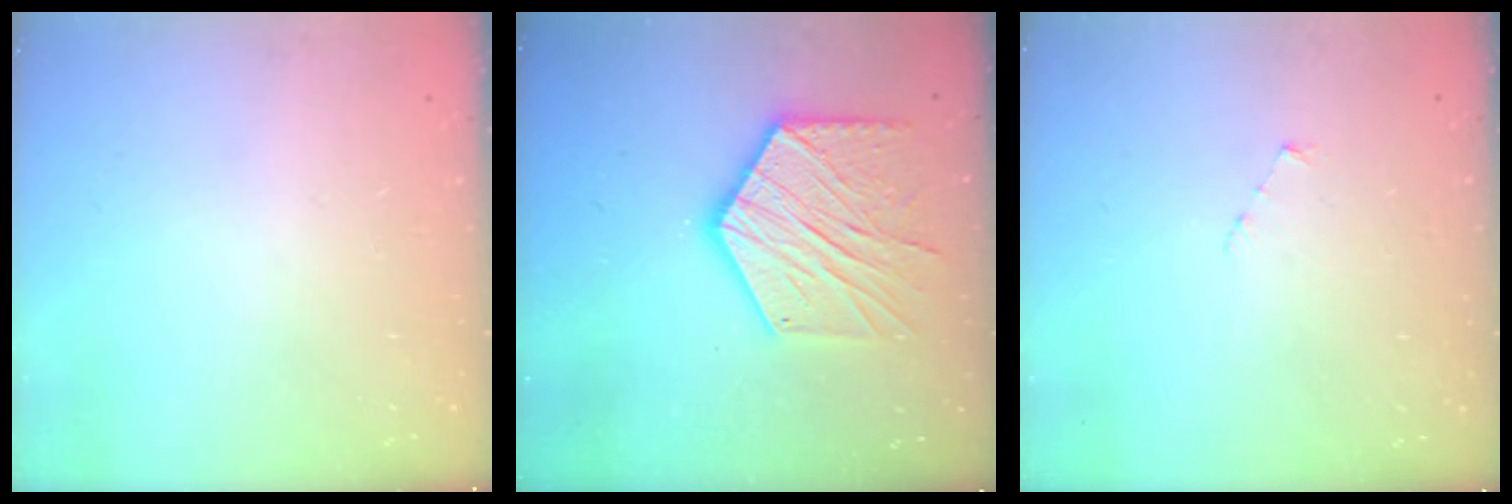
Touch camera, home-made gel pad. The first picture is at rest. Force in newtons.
{"total": 18.3, "press": 18.2, "slide": 1.6}
{"total": 3.7, "press": 3.7, "slide": 0.3}